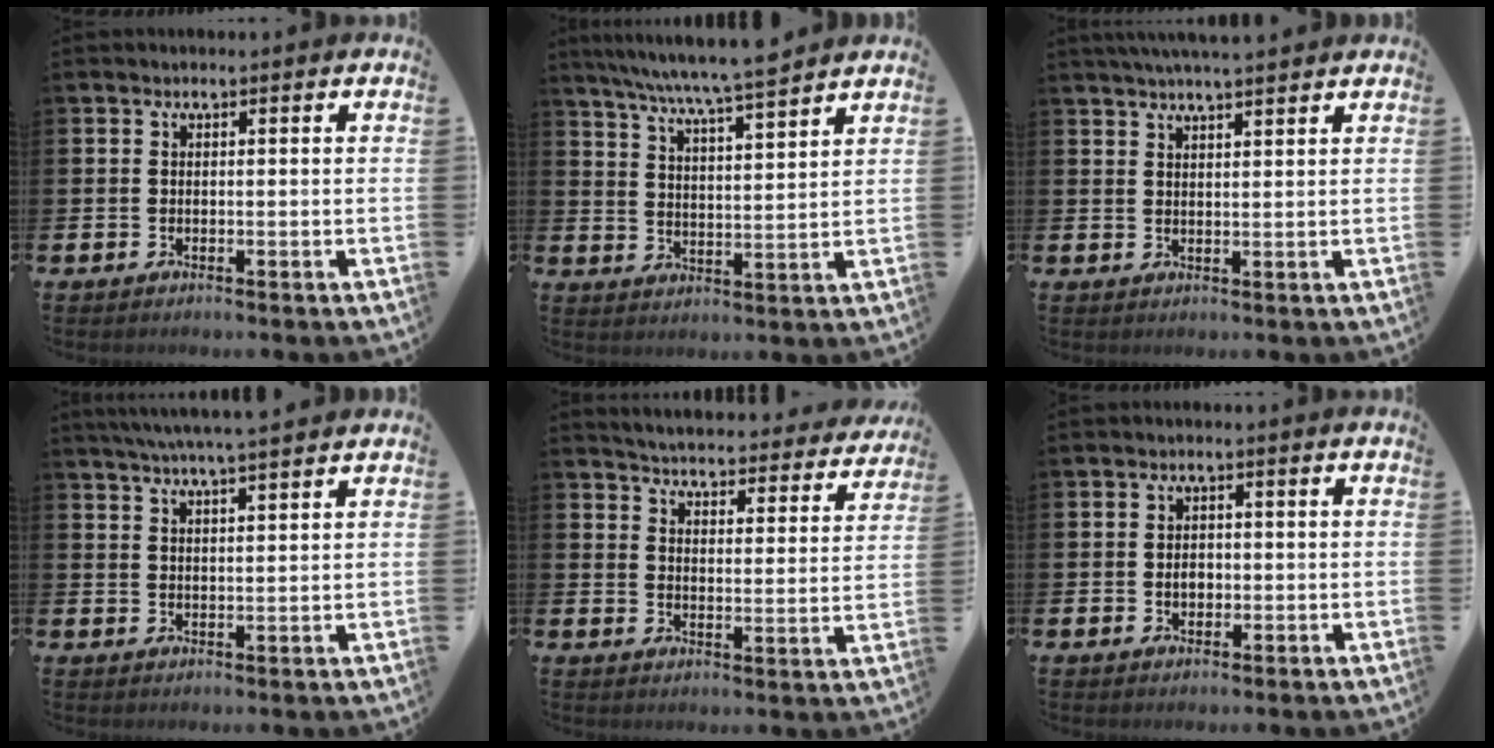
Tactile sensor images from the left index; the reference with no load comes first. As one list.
[{"total": 7.2, "force": [6.8, -0.3, 2.2], "torque": [-0.071, -0.041, 0.120]}, {"total": 3.9, "force": [3.7, 0.0, 1.2], "torque": [-0.032, -0.007, 0.066]}, {"total": 5.4, "force": [5.0, -0.2, 1.8], "torque": [-0.049, -0.013, 0.091]}, {"total": 4.3, "force": [4.3, 0.3, 0.6], "torque": [-0.032, -0.039, 0.069]}, {"total": 2.2, "force": [-0.2, 1.6, 1.4], "torque": [-0.013, 0.000, -0.010]}]